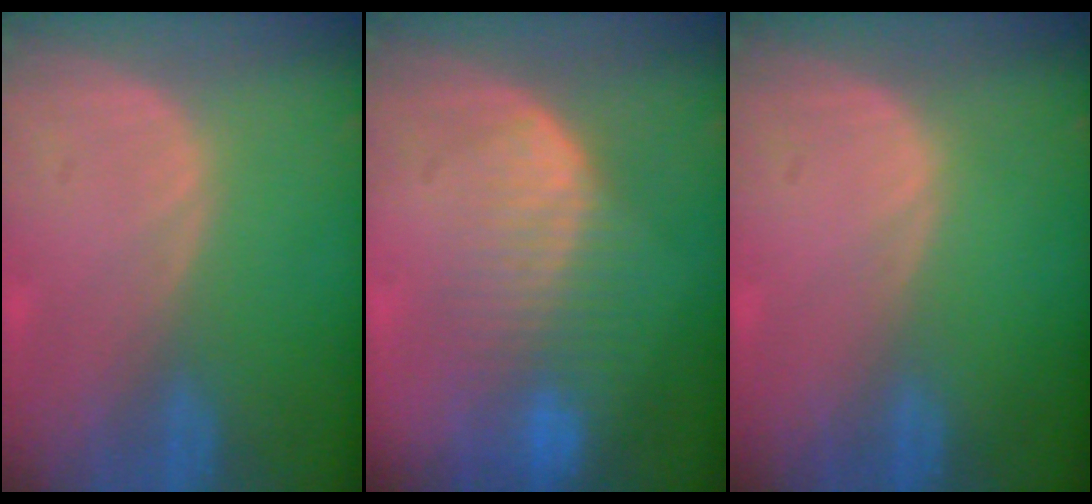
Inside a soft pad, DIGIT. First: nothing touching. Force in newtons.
{"total": 8.3, "press": 7.3, "slide": 4.0}
{"total": 0.0}